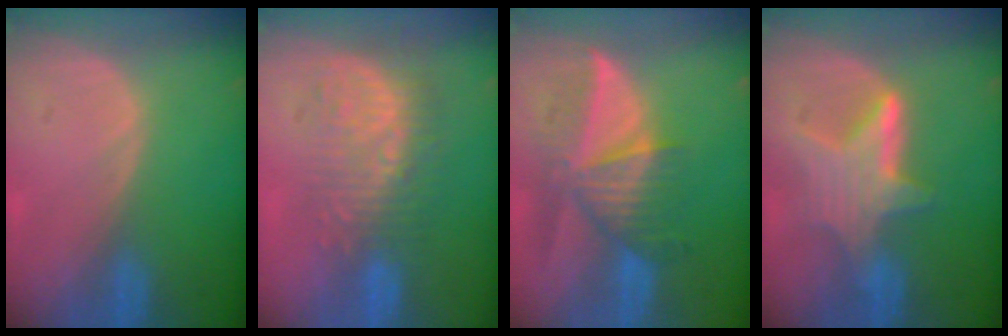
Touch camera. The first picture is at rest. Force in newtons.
{"total": 9.2, "press": 8.4, "slide": 3.9}
{"total": 8.4, "press": 7.9, "slide": 3.0}
{"total": 6.5, "press": 6.4, "slide": 1.0}